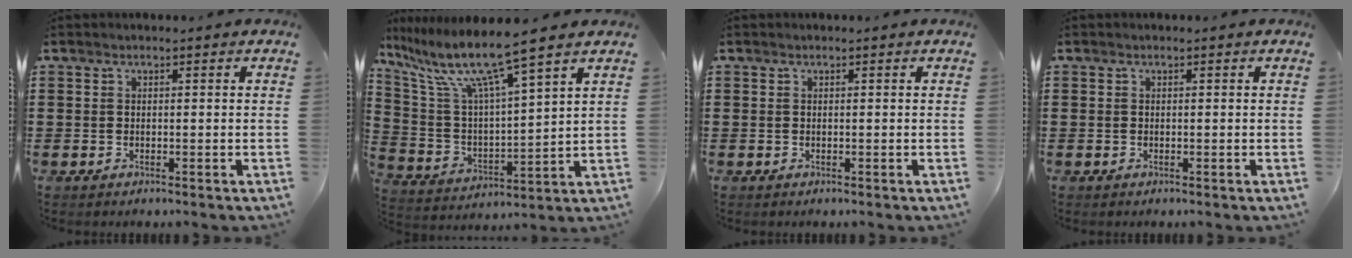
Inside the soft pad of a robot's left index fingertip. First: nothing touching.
{"total": 10.2, "force": [7.9, -0.1, 6.5], "torque": [-0.157, -0.050, 0.128]}
{"total": 0.0}
{"total": 0.0}